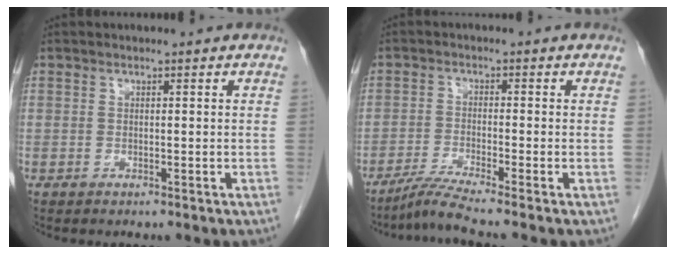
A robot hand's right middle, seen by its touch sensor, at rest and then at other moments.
{"total": 4.6, "force": [-3.8, -1.6, 2.0], "torque": [-0.046, -0.023, -0.079]}